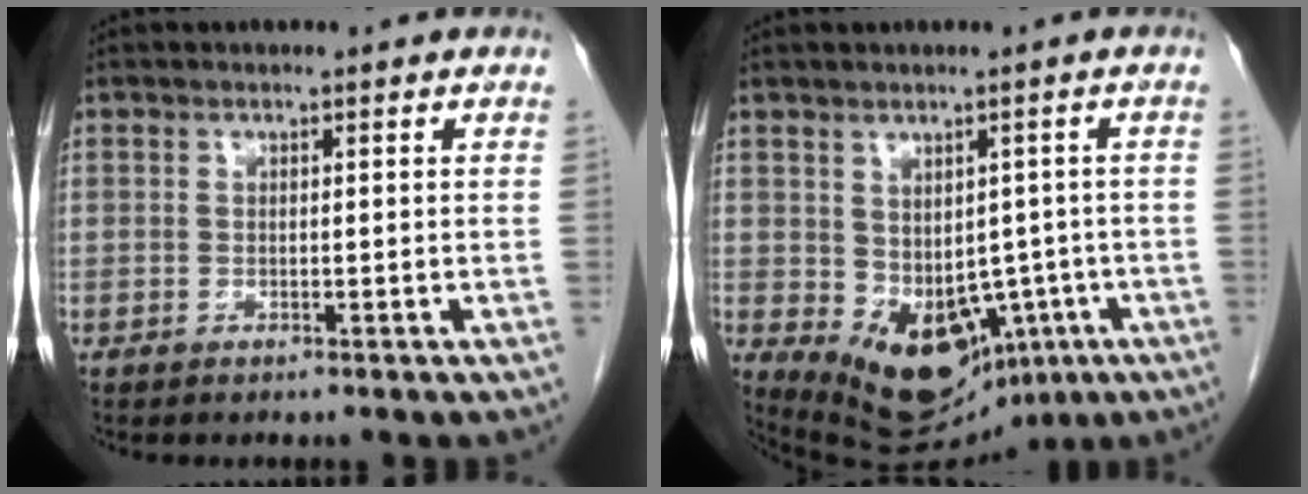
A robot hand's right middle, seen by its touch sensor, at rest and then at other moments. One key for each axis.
{"total": 13.9, "fx": -6.0, "fy": 8.5, "fz": 9.2, "tx": -0.131, "ty": 0.000, "tz": -0.064}